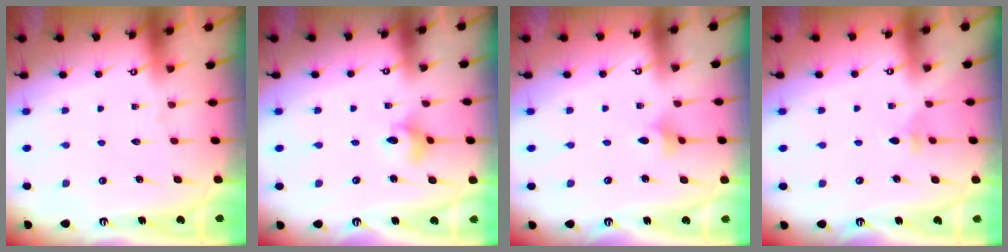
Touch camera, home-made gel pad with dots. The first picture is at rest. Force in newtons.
{"total": 4.4, "press": 4.4, "slide": 0.1}
{"total": 2.0, "press": 2.0, "slide": 0.4}
{"total": 2.5, "press": 2.4, "slide": 0.6}